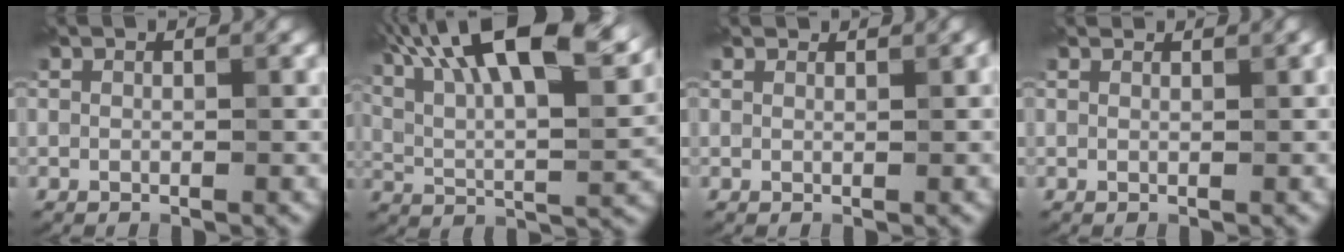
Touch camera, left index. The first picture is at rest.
{"total": 15.0, "force": [8.2, 4.9, 11.6], "torque": [-0.179, 0.023, 0.121]}
{"total": 1.7, "force": [1.5, 0.4, 0.5], "torque": [-0.014, 0.000, 0.018]}
{"total": 1.5, "force": [1.4, 0.2, 0.4], "torque": [-0.014, -0.001, 0.017]}